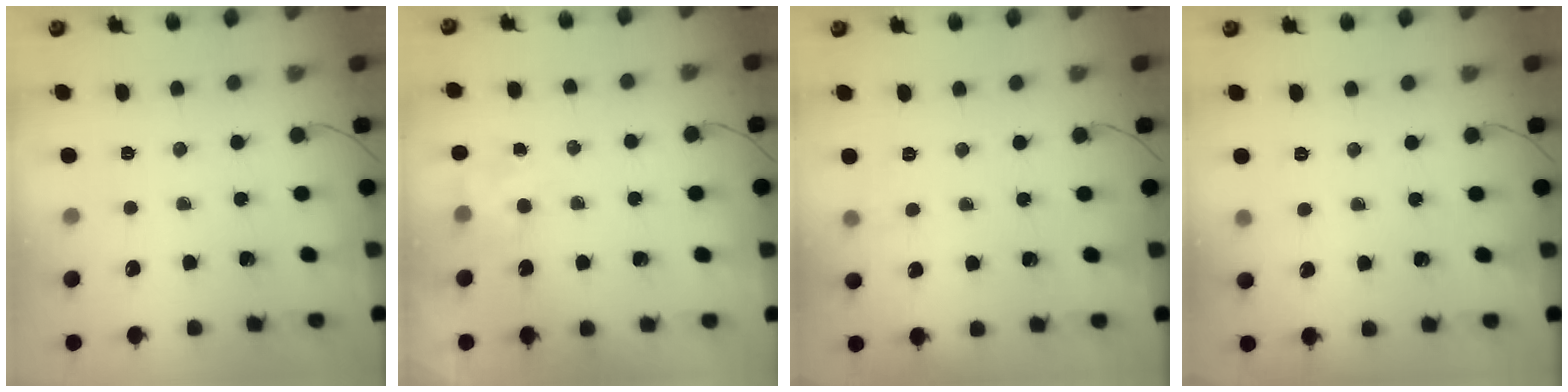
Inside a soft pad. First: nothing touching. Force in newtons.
{"total": 7.1, "press": 7.0, "slide": 1.2}
{"total": 5.5, "press": 5.2, "slide": 1.5}
{"total": 4.3, "press": 4.1, "slide": 1.2}